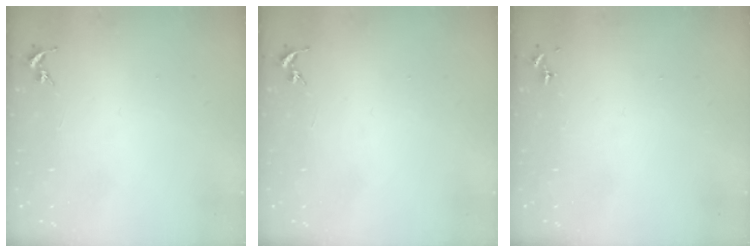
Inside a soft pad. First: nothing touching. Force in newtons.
{"total": 0.0}
{"total": 0.0}